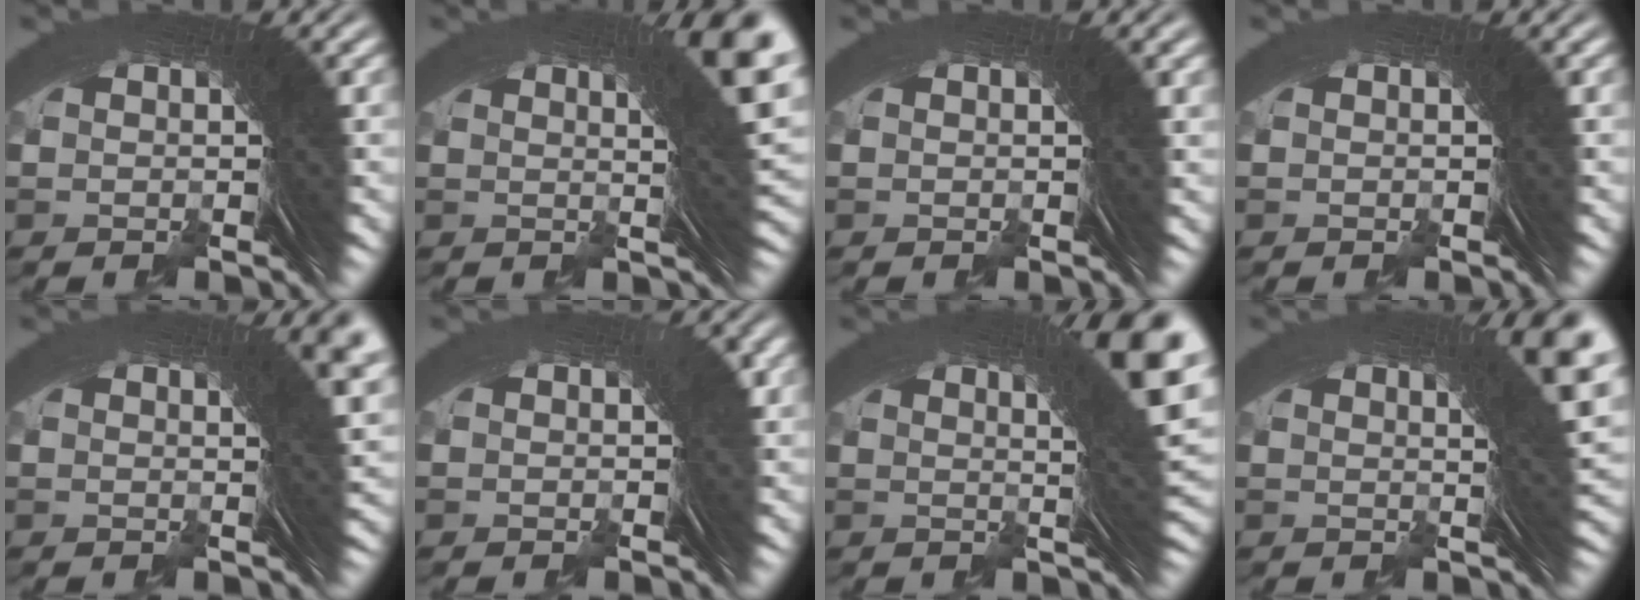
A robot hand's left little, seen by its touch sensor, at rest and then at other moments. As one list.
[{"total": 9.4, "force": [3.0, 2.6, 8.5], "torque": [-0.078, 0.015, 0.036]}, {"total": 0.8, "force": [0.3, -0.2, 0.7], "torque": [-0.006, 0.004, 0.003]}, {"total": 0.0}, {"total": 5.5, "force": [1.8, 0.9, 5.1], "torque": [-0.036, 0.013, 0.019]}, {"total": 0.8, "force": [-0.2, 0.7, 0.3], "torque": [0.000, 0.000, -0.008]}, {"total": 10.6, "force": [3.3, 3.0, 9.6], "torque": [-0.092, 0.016, 0.041]}, {"total": 8.4, "force": [2.7, 2.1, 7.7], "torque": [-0.066, 0.014, 0.033]}]